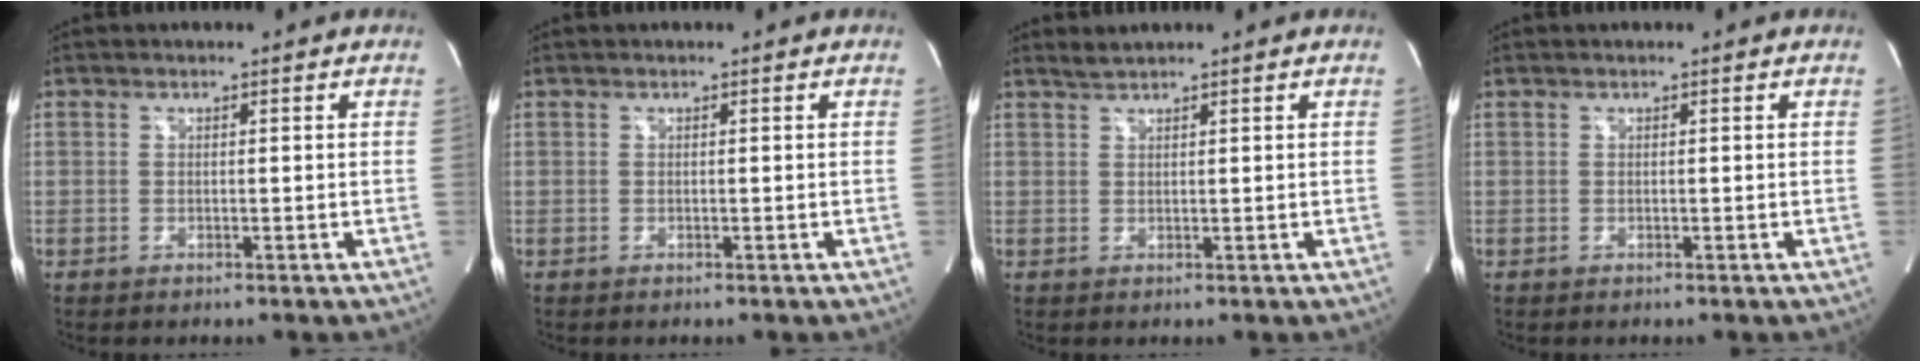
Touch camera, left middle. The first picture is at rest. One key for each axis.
{"total": 0.0}
{"total": 1.3, "fx": 1.3, "fy": -0.3, "fz": 0.2, "tx": -0.010, "ty": 0.004, "tz": 0.030}
{"total": 0.0}